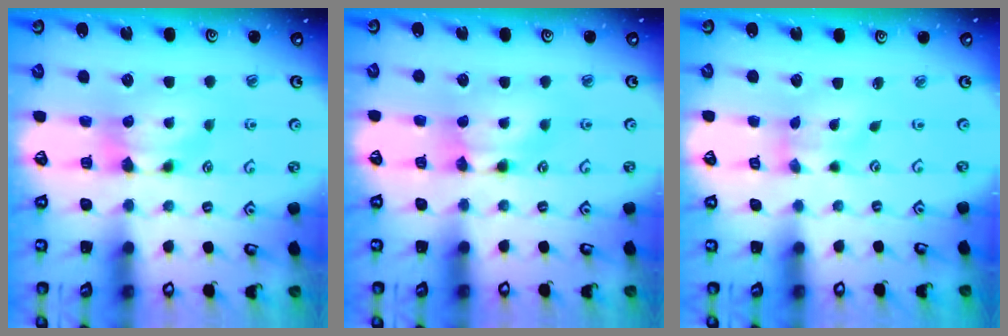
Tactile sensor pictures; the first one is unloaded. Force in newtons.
{"total": 1.7, "press": 1.7, "slide": 0.2}
{"total": 1.3, "press": 0.0, "slide": 1.3}